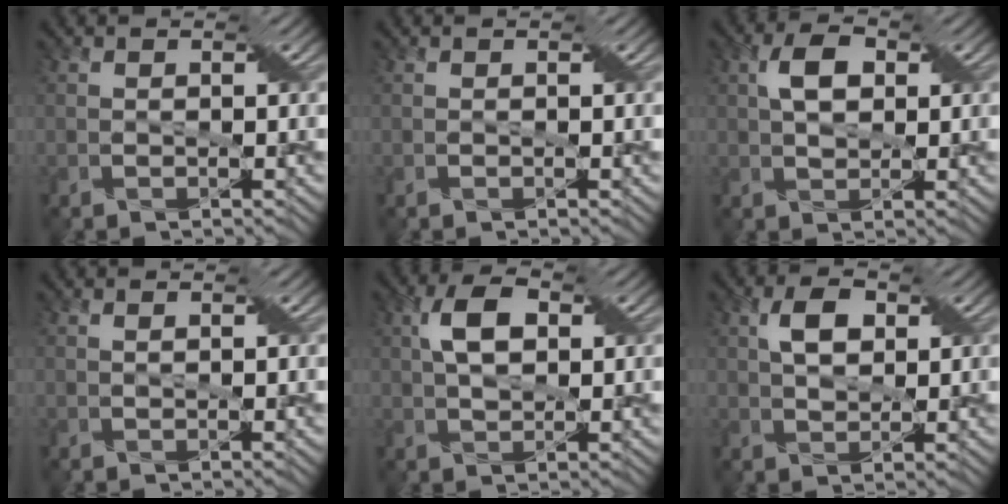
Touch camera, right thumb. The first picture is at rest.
{"total": 0.0}
{"total": 4.3, "force": [1.3, 2.5, 3.3], "torque": [-0.062, 0.009, 0.021]}
{"total": 0.7, "force": [0.4, -0.2, 0.6], "torque": [-0.010, 0.004, 0.007]}
{"total": 5.6, "force": [1.5, 3.0, 4.5], "torque": [-0.088, 0.013, 0.022]}
{"total": 4.1, "force": [1.6, 2.2, 3.0], "torque": [-0.058, 0.008, 0.026]}